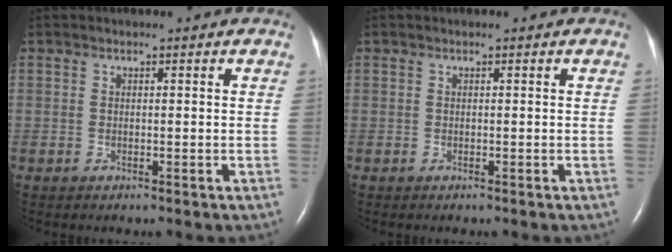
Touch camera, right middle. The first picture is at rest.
{"total": 0.0}